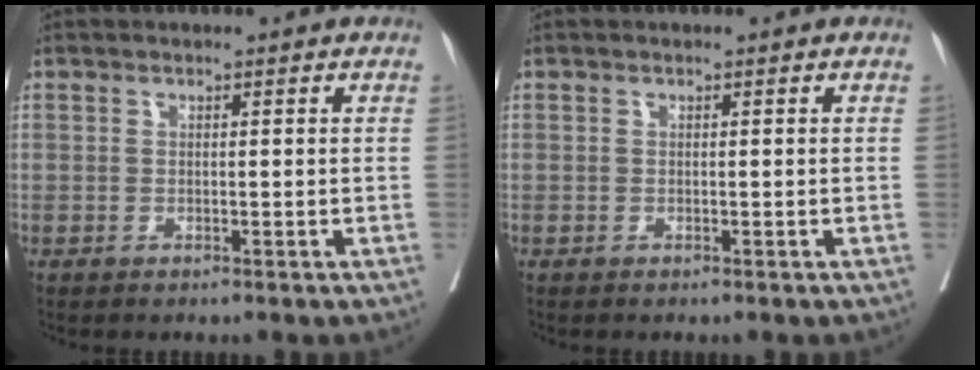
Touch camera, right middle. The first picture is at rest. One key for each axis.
{"total": 0.0}